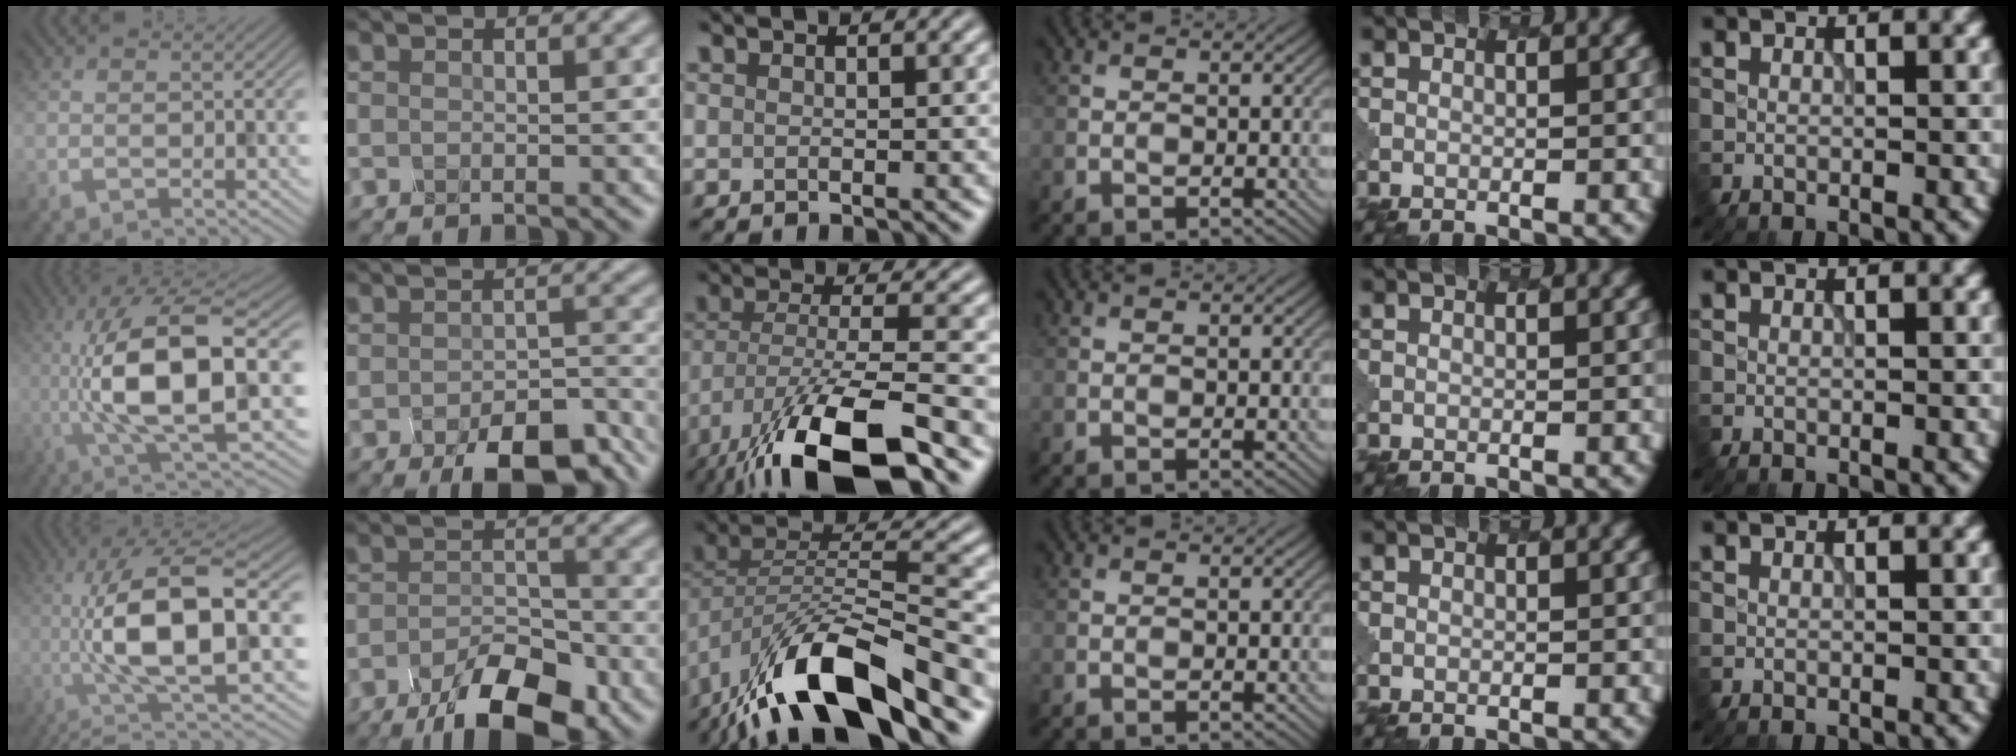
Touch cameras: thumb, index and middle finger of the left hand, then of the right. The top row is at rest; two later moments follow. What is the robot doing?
{"motion": "dispense", "object": "glue stick"}